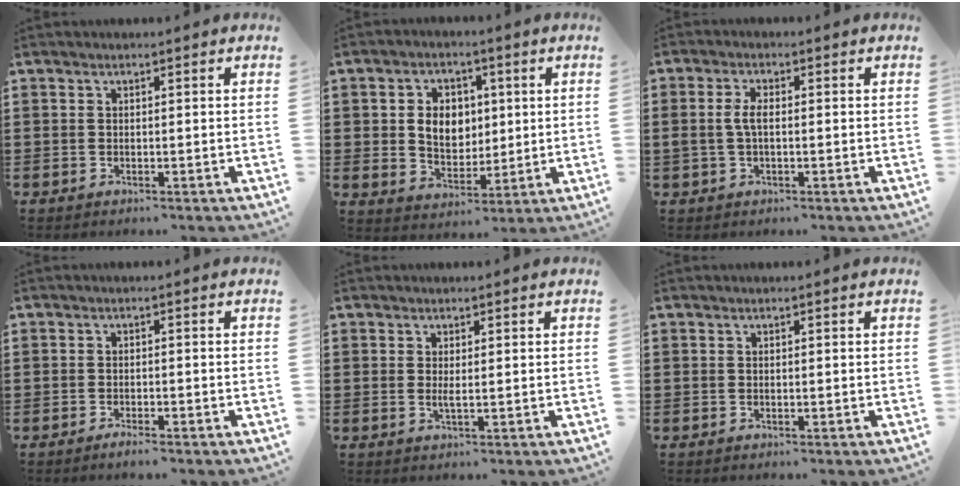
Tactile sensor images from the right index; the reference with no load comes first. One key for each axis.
{"total": 6.3, "fx": 0.8, "fy": 5.0, "fz": 3.7, "tx": -0.073, "ty": 0.009, "tz": 0.010}
{"total": 3.2, "fx": -0.1, "fy": 1.4, "fz": 2.8, "tx": -0.069, "ty": 0.000, "tz": -0.008}
{"total": 1.3, "fx": -1.2, "fy": 0.1, "fz": 0.6, "tx": -0.013, "ty": -0.003, "tz": -0.022}
{"total": 1.4, "fx": 0.2, "fy": 0.2, "fz": 1.3, "tx": -0.025, "ty": -0.002, "tz": 0.003}
{"total": 0.0}